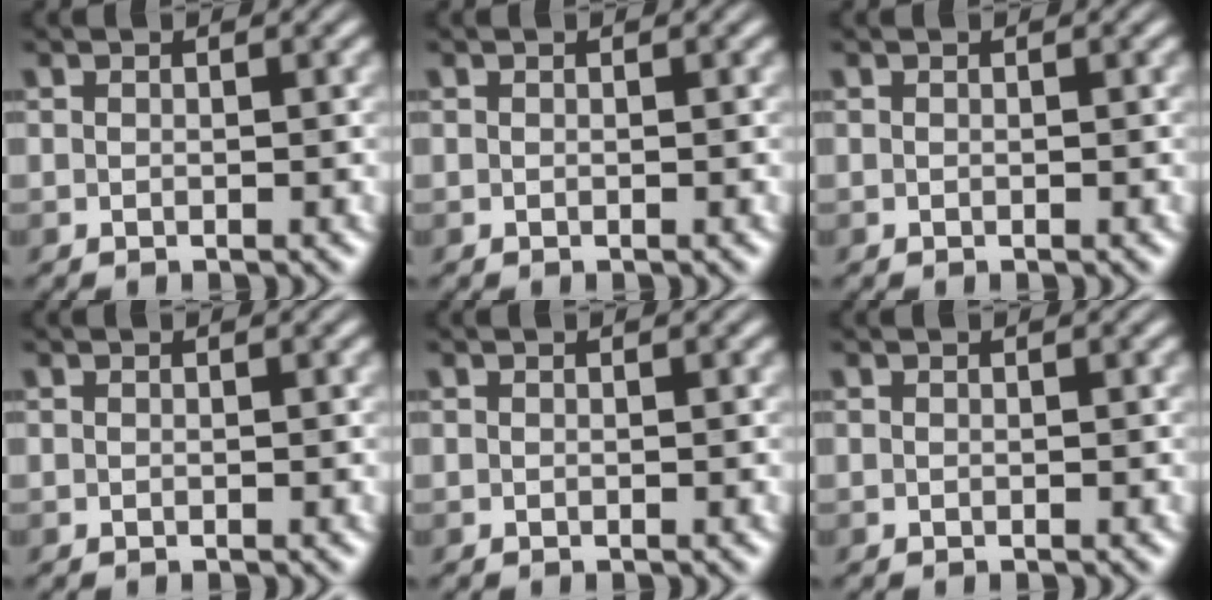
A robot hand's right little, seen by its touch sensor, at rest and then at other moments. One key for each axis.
{"total": 0.0}
{"total": 0.0}
{"total": 0.0}
{"total": 0.0}
{"total": 0.0}